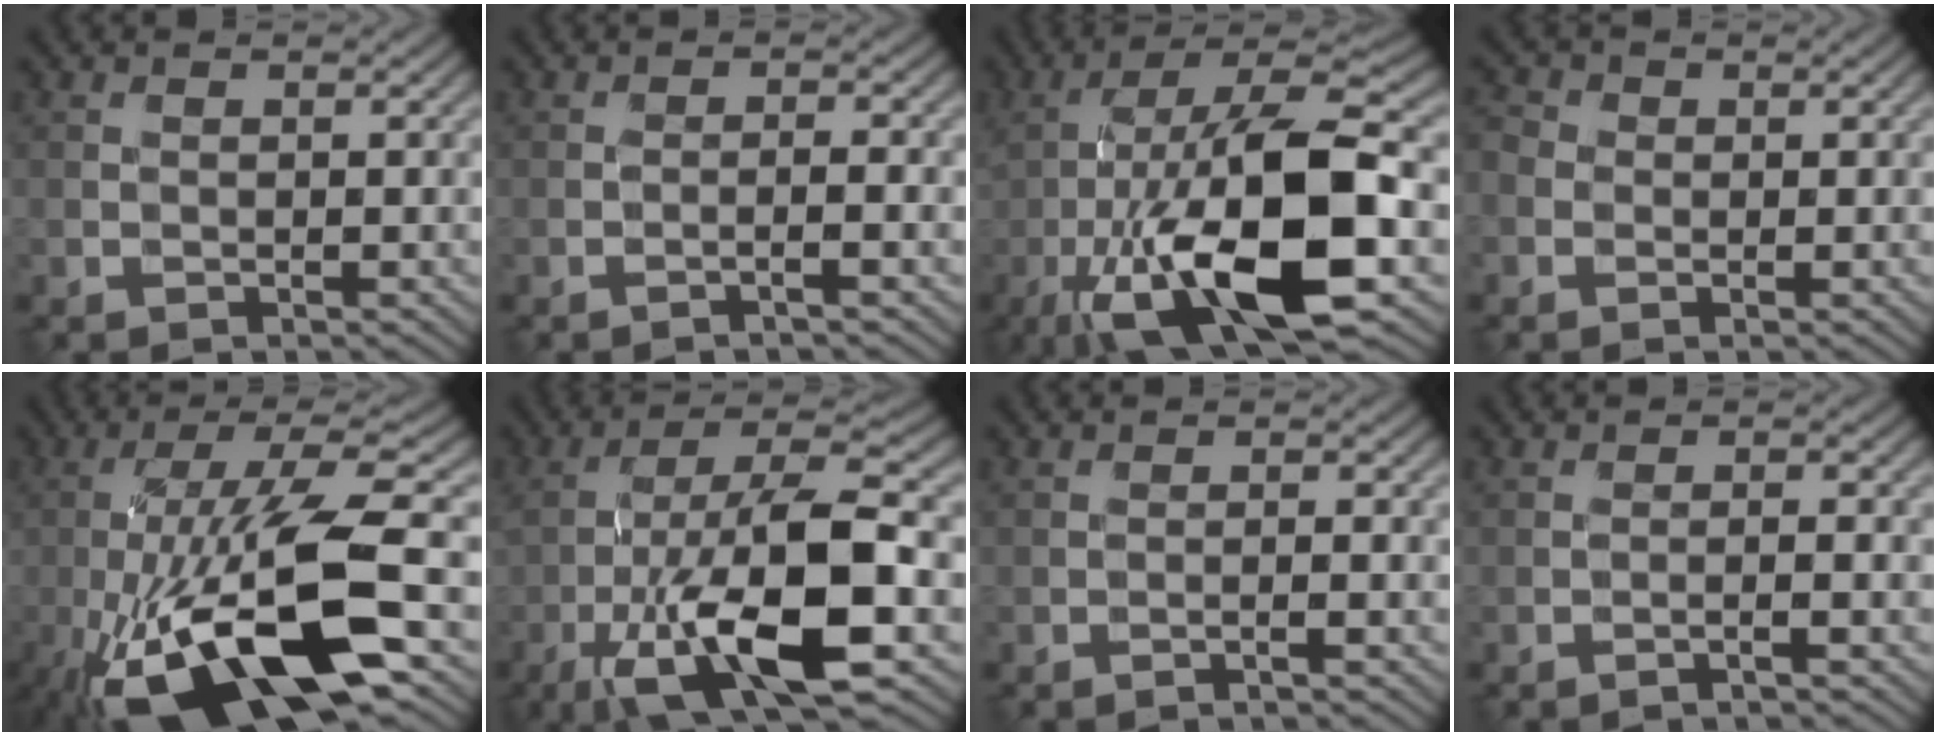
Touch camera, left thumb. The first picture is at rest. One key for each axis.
{"total": 1.9, "fx": -1.0, "fy": 0.2, "fz": 1.7, "tx": -0.024, "ty": 0.011, "tz": -0.030}
{"total": 17.8, "fx": -5.8, "fy": 6.2, "fz": 15.6, "tx": -0.298, "ty": 0.001, "tz": -0.103}
{"total": 2.0, "fx": -0.3, "fy": 1.7, "fz": 0.9, "tx": -0.019, "ty": 0.001, "tz": -0.015}
{"total": 17.0, "fx": -7.3, "fy": 4.9, "fz": 14.6, "tx": -0.273, "ty": 0.003, "tz": -0.139}
{"total": 15.7, "fx": -6.1, "fy": 4.9, "fz": 13.6, "tx": -0.247, "ty": 0.004, "tz": -0.111}
{"total": 1.2, "fx": -0.6, "fy": 0.1, "fz": 1.1, "tx": -0.016, "ty": 0.008, "tz": -0.017}
{"total": 1.5, "fx": -0.7, "fy": 0.1, "fz": 1.3, "tx": -0.019, "ty": 0.010, "tz": -0.023}